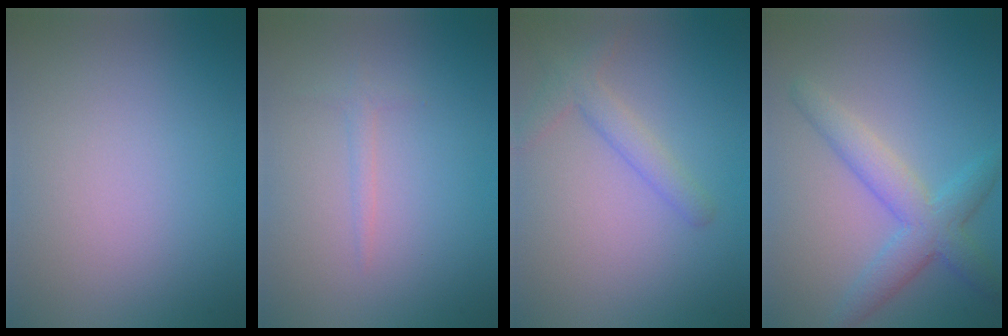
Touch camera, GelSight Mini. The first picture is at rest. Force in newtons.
{"total": 0.8, "press": 0.8, "slide": 0.1}
{"total": 2.5, "press": 2.5, "slide": 0.1}
{"total": 4.6, "press": 4.6, "slide": 0.1}